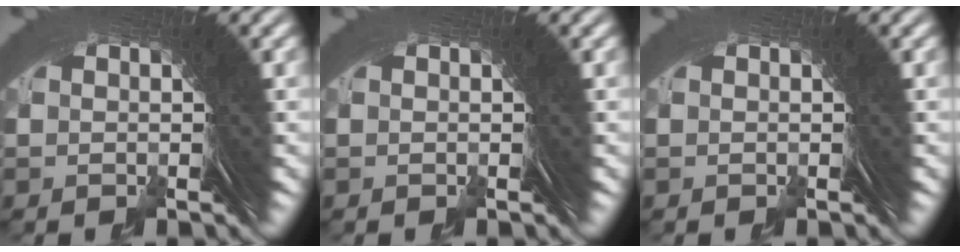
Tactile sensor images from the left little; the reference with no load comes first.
{"total": 0.0}
{"total": 0.0}